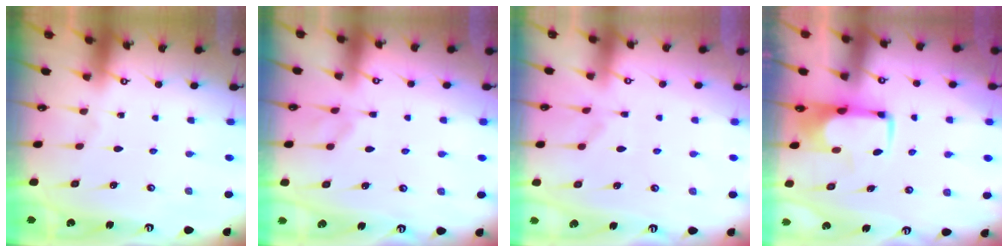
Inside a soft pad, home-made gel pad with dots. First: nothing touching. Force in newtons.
{"total": 3.7, "press": 3.7, "slide": 0.4}
{"total": 1.3, "press": 0.5, "slide": 1.2}
{"total": 1.5, "press": 1.5, "slide": 0.4}